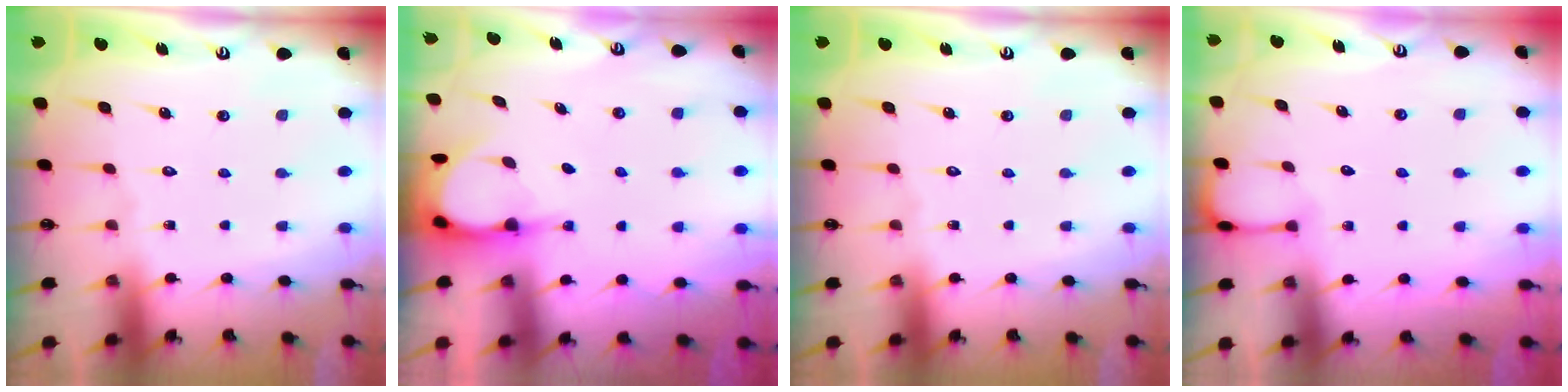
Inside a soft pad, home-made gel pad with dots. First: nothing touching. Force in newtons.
{"total": 3.8, "press": 3.8, "slide": 0.3}
{"total": 0.0}
{"total": 2.0, "press": 2.0, "slide": 0.3}